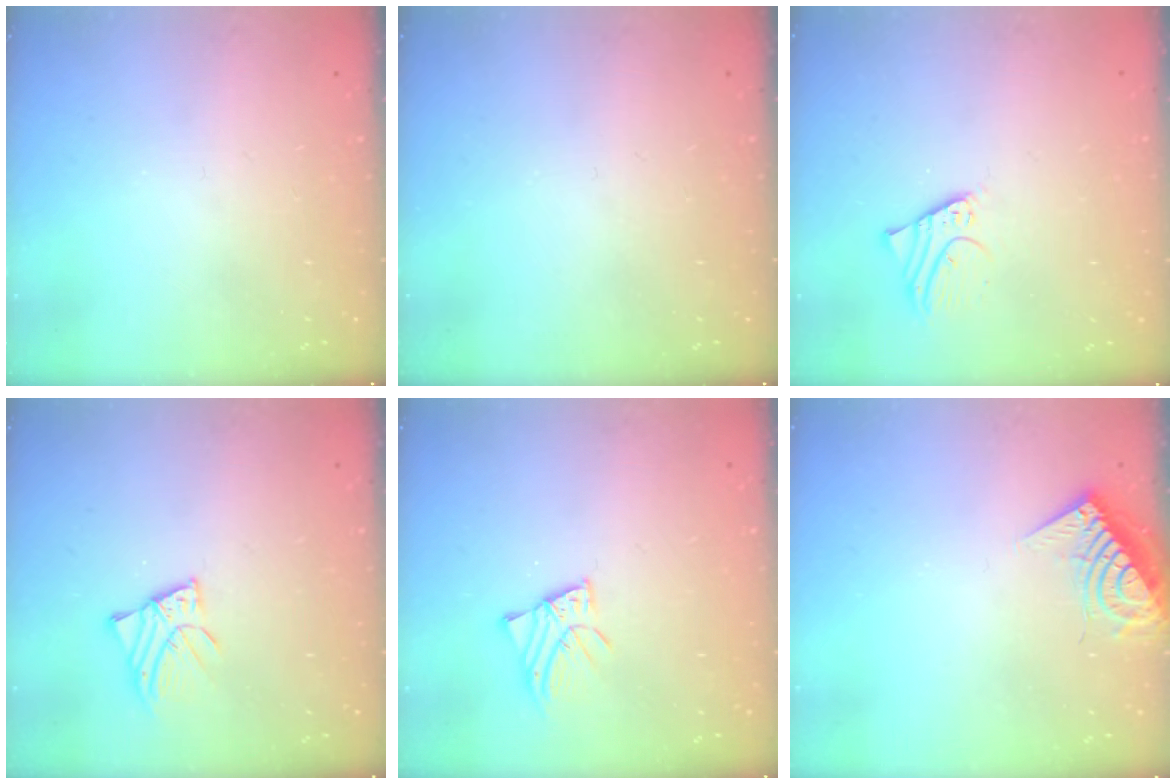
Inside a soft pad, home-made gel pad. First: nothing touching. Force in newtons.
{"total": 0.0}
{"total": 2.4, "press": 2.4, "slide": 0.0}
{"total": 3.2, "press": 3.2, "slide": 0.2}
{"total": 2.9, "press": 2.9, "slide": 0.2}
{"total": 7.2, "press": 7.2, "slide": 0.8}